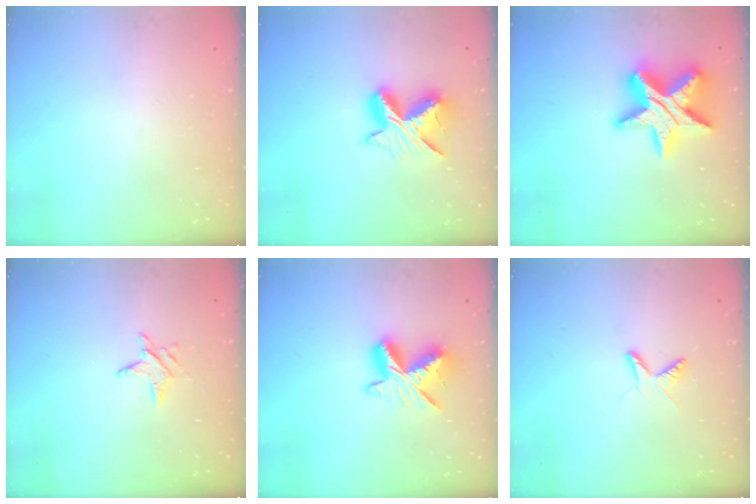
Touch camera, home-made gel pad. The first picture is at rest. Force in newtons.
{"total": 10.3, "press": 10.3, "slide": 0.7}
{"total": 19.5, "press": 19.4, "slide": 1.5}
{"total": 4.4, "press": 4.3, "slide": 0.5}
{"total": 10.6, "press": 10.6, "slide": 0.7}
{"total": 6.1, "press": 6.1, "slide": 0.8}